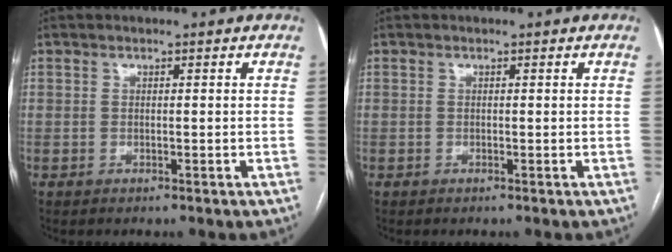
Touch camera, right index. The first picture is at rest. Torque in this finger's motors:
{"motor_torque": [0.11, 0.06, 0.01, 0.01]}